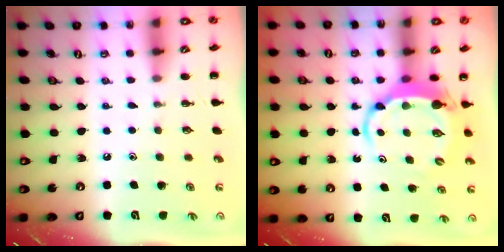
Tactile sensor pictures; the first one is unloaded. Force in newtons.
{"total": 6.7, "press": 6.6, "slide": 1.3}